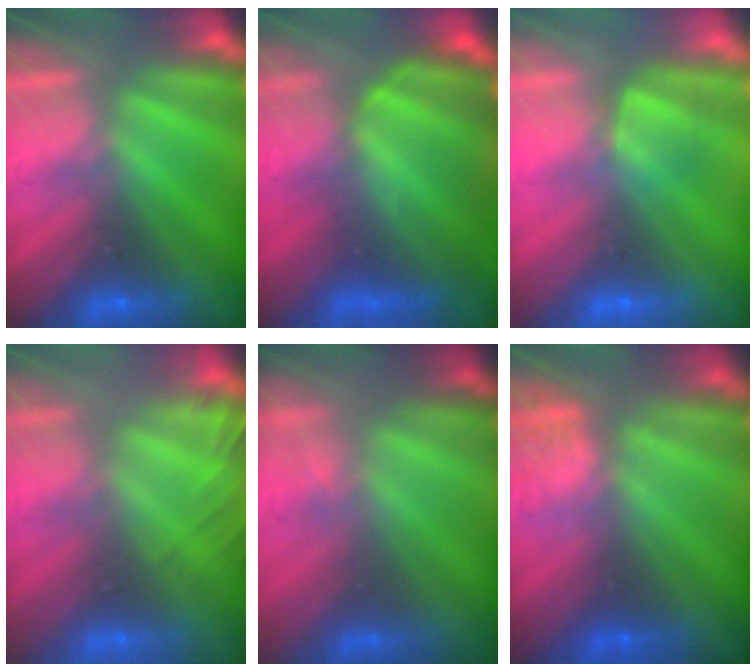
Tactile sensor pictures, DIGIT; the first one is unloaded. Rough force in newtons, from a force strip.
{"total": 7.5}
{"total": 4.5}
{"total": 5.6}
{"total": 1.6}
{"total": 4.5}